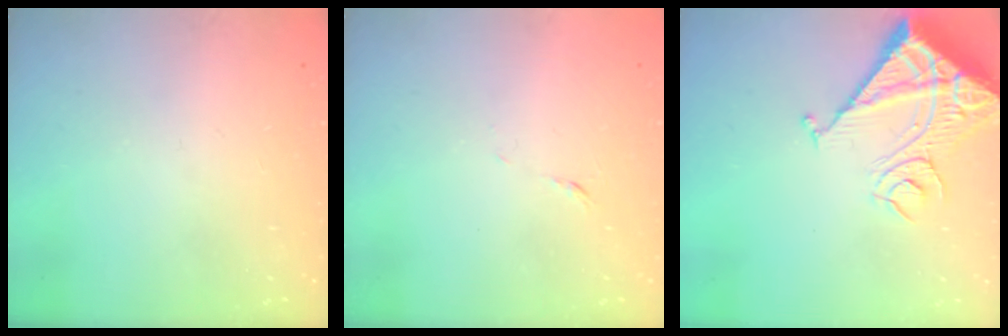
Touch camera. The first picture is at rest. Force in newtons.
{"total": 4.4, "press": 4.3, "slide": 0.8}
{"total": 17.3, "press": 17.1, "slide": 2.3}